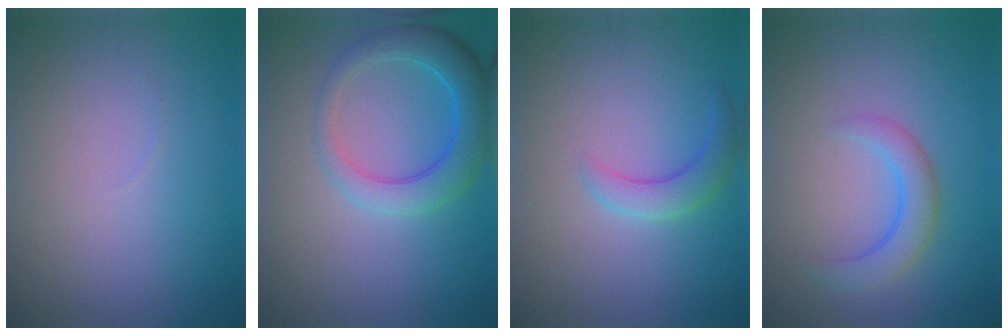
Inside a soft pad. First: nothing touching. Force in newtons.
{"total": 4.8, "press": 4.8, "slide": 0.3}
{"total": 2.6, "press": 2.6, "slide": 0.1}
{"total": 2.9, "press": 2.9, "slide": 0.3}